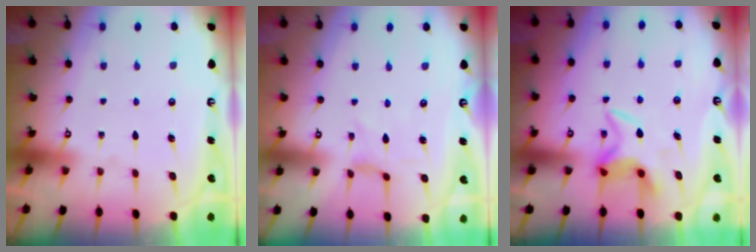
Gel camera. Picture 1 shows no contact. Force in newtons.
{"total": 0.0}
{"total": 5.8, "press": 5.8, "slide": 0.2}